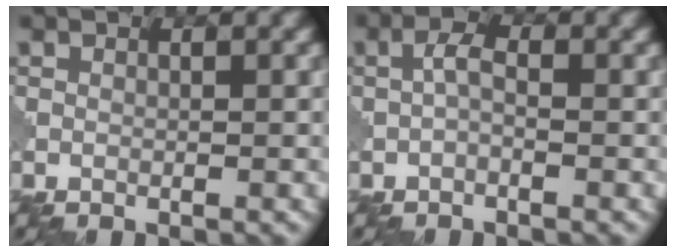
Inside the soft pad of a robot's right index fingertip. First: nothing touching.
{"total": 1.7, "force": [-0.4, 0.6, 1.5], "torque": [-0.031, 0.007, -0.013]}